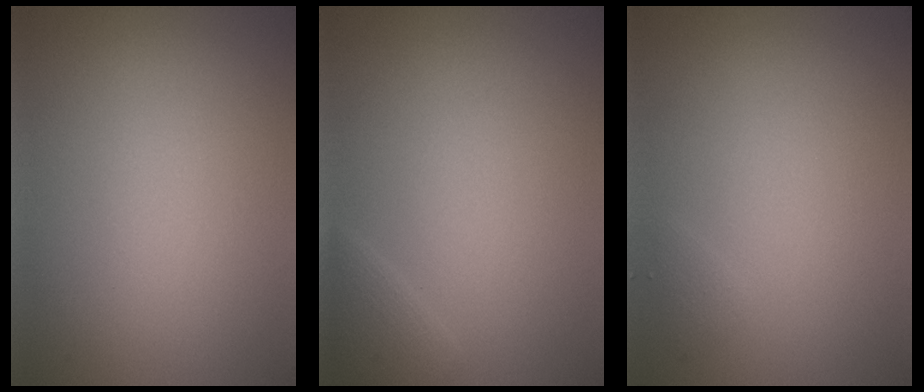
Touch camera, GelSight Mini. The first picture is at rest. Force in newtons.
{"total": 1.2, "press": 1.2, "slide": 0.0}
{"total": 0.5, "press": 0.5, "slide": 0.1}